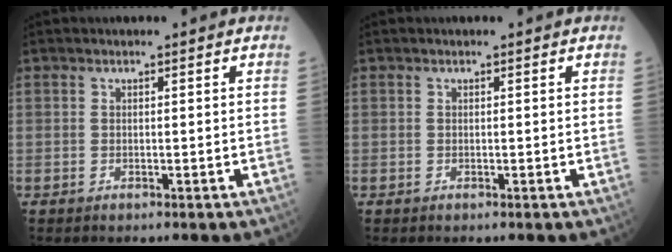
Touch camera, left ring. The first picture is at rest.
{"total": 0.0}